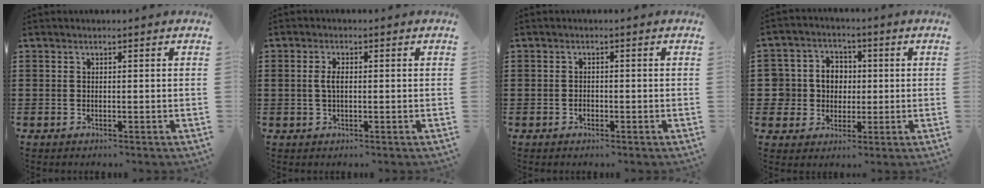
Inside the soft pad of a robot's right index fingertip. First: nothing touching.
{"total": 2.3, "force": [0.1, 1.0, 2.1], "torque": [-0.049, 0.001, -0.001]}
{"total": 0.8, "force": [-0.5, 0.5, 0.4], "torque": [-0.010, -0.001, -0.009]}
{"total": 6.0, "force": [0.3, 5.9, 1.2], "torque": [-0.057, 0.016, 0.004]}